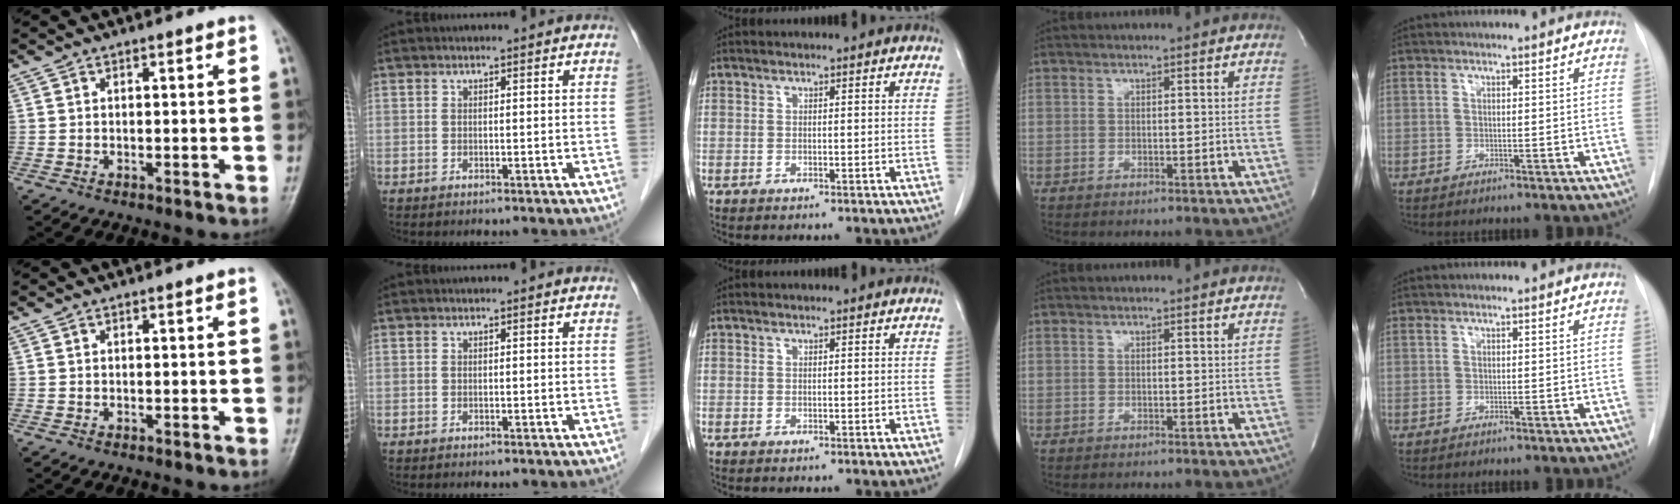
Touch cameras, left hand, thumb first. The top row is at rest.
{}